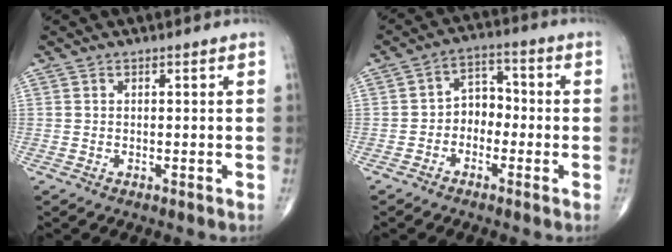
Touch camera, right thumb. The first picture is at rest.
{"total": 5.4, "force": [-1.7, 4.1, 3.0], "torque": [-0.024, 0.032, -0.045]}